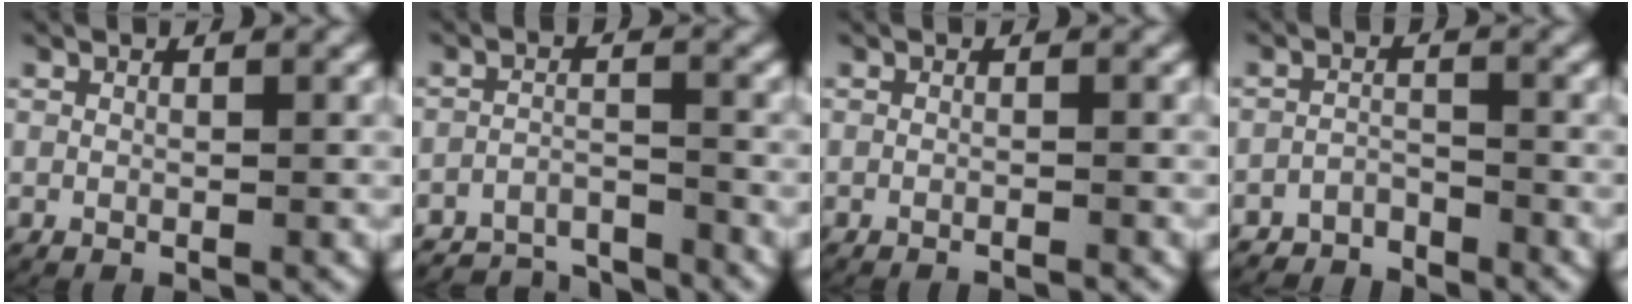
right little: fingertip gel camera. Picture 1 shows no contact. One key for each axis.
{"total": 6.7, "fx": -6.4, "fy": 1.8, "fz": 1.2, "tx": -0.011, "ty": -0.016, "tz": -0.109}
{"total": 1.0, "fx": -0.9, "fy": -0.2, "fz": 0.2, "tx": -0.002, "ty": 0.002, "tz": -0.018}
{"total": 3.1, "fx": -3.0, "fy": 1.0, "fz": 0.1, "tx": -0.002, "ty": -0.007, "tz": -0.058}